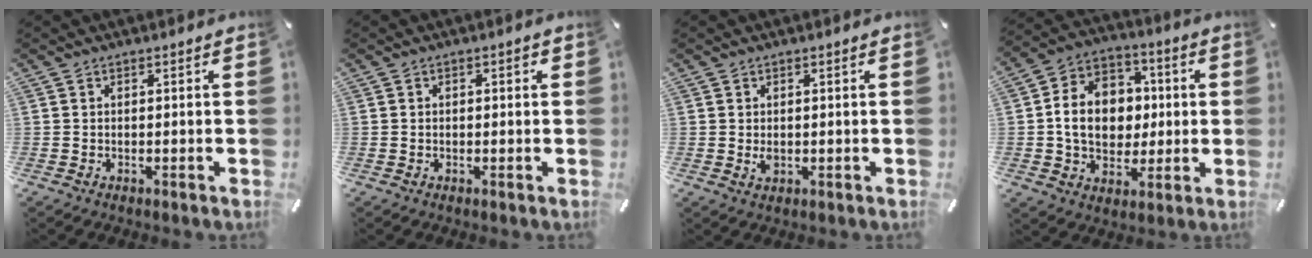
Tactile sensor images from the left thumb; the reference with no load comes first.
{"total": 1.0, "force": [0.1, 0.6, 0.8], "torque": [-0.015, 0.006, 0.000]}
{"total": 1.5, "force": [0.1, 1.1, 1.0], "torque": [-0.012, -0.001, -0.001]}
{"total": 13.5, "force": [-0.3, 11.4, 7.2], "torque": [-0.141, 0.022, 0.002]}